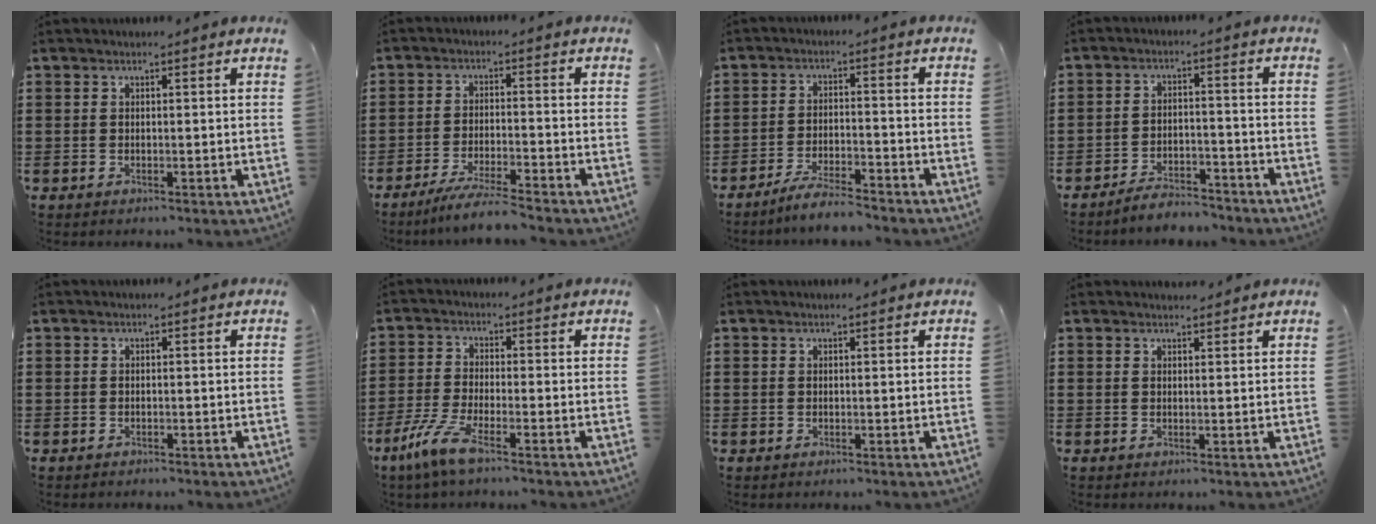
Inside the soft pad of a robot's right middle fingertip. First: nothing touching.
{"total": 4.9, "force": [-4.4, -0.2, 2.1], "torque": [-0.042, -0.011, -0.083]}
{"total": 4.8, "force": [-4.4, 0.1, 1.9], "torque": [-0.039, -0.003, -0.086]}
{"total": 4.6, "force": [-4.6, 0.5, 0.4], "torque": [-0.010, 0.008, -0.094]}
{"total": 0.6, "force": [-0.5, 0.3, 0.0], "torque": [0.000, 0.002, -0.012]}
{"total": 6.1, "force": [-3.8, 0.8, 4.7], "torque": [-0.118, -0.018, -0.076]}
{"total": 0.0}
{"total": 1.1, "force": [1.1, 0.2, 0.1], "torque": [0.004, -0.002, 0.019]}